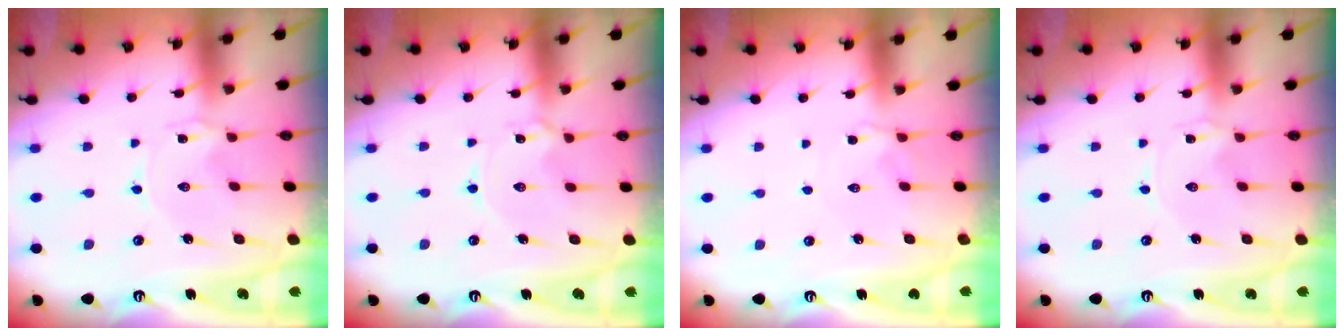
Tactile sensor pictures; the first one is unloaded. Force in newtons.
{"total": 1.5, "press": 1.5, "slide": 0.1}
{"total": 2.7, "press": 2.6, "slide": 0.6}
{"total": 0.0}